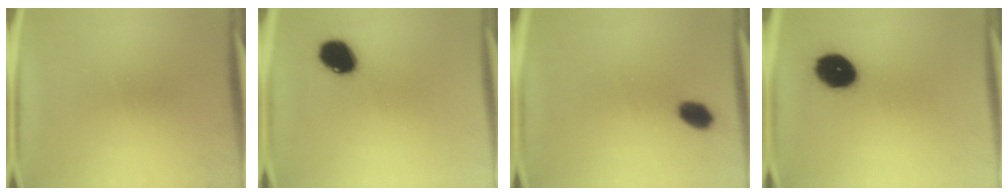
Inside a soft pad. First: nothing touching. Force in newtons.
{"total": 9.0}
{"total": 4.6}
{"total": 11.3}